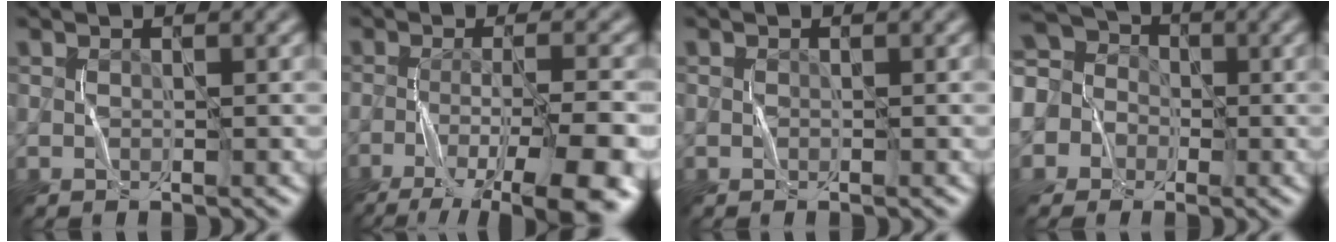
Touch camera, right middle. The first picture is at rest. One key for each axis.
{"total": 10.3, "fx": -5.2, "fy": 2.5, "fz": 8.5, "tx": -0.113, "ty": -0.012, "tz": -0.074}
{"total": 0.0}
{"total": 9.6, "fx": -1.5, "fy": 8.8, "fz": 3.5, "tx": -0.096, "ty": 0.025, "tz": -0.072}